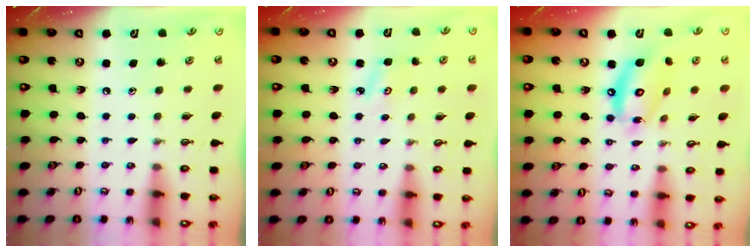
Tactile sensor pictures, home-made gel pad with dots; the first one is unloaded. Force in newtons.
{"total": 2.9, "press": 2.9, "slide": 0.5}
{"total": 12.8, "press": 12.7, "slide": 0.9}